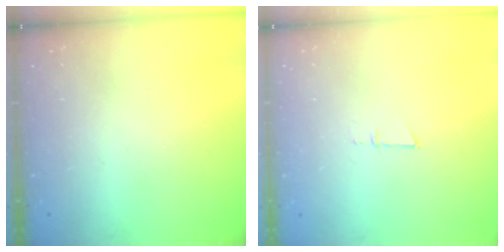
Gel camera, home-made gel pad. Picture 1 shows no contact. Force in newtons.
{"total": 4.2, "press": 4.0, "slide": 1.1}